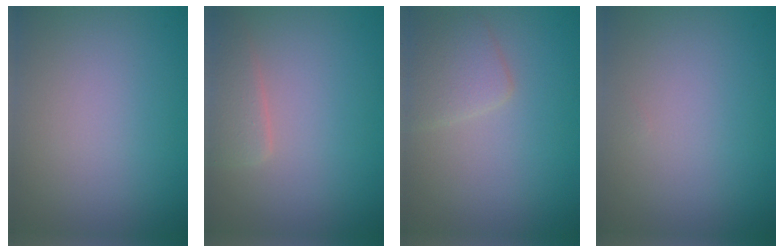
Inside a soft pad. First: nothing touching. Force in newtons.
{"total": 2.2, "press": 2.2, "slide": 0.1}
{"total": 2.6, "press": 2.6, "slide": 0.1}
{"total": 0.0}